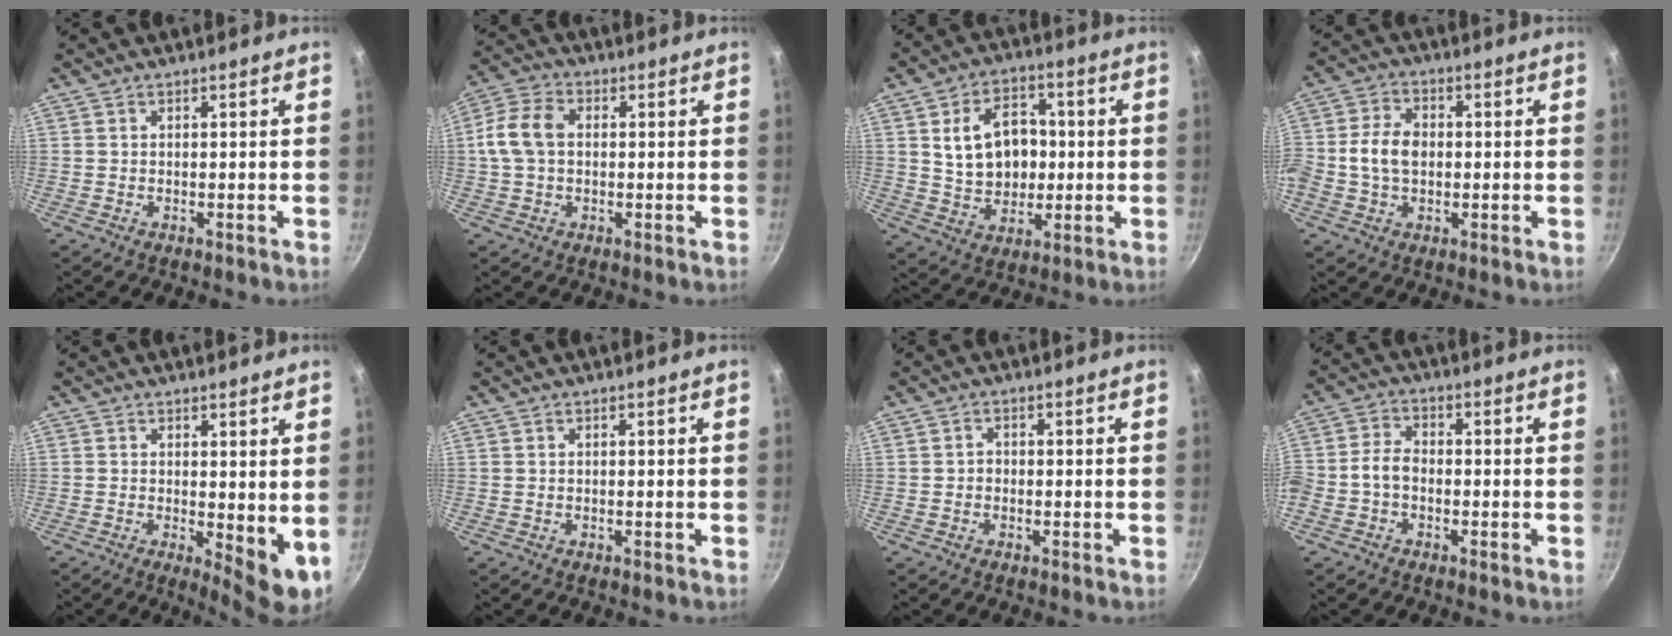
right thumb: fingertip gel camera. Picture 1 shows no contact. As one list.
[{"total": 8.8, "force": [0.5, 6.1, 6.3], "torque": [-0.120, 0.024, 0.000]}, {"total": 13.6, "force": [1.5, 10.1, 9.0], "torque": [-0.116, 0.007, 0.033]}, {"total": 8.3, "force": [-0.2, 6.1, 5.7], "torque": [-0.095, 0.017, -0.017]}, {"total": 6.6, "force": [0.6, 2.5, 6.0], "torque": [-0.074, -0.014, 0.014]}, {"total": 0.0}, {"total": 1.4, "force": [-0.3, 1.2, 0.7], "torque": [-0.011, 0.005, -0.006]}, {"total": 5.1, "force": [-1.7, 3.6, 3.3], "torque": [-0.063, 0.029, -0.046]}]